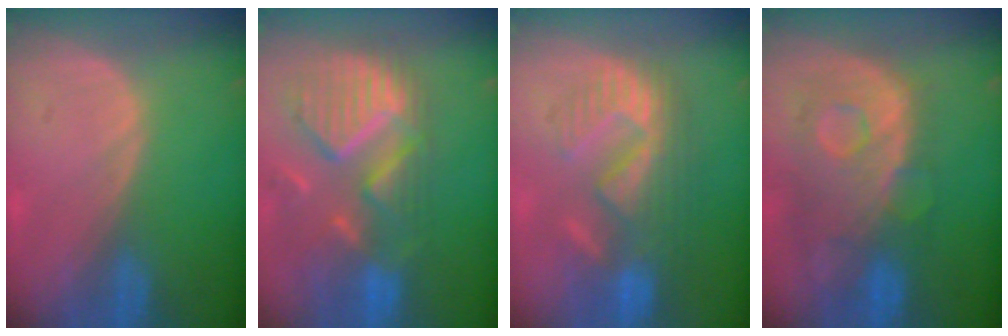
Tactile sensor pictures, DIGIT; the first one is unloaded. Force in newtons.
{"total": 12.4, "press": 10.6, "slide": 6.5}
{"total": 10.5, "press": 9.6, "slide": 4.1}
{"total": 11.3, "press": 9.8, "slide": 5.7}